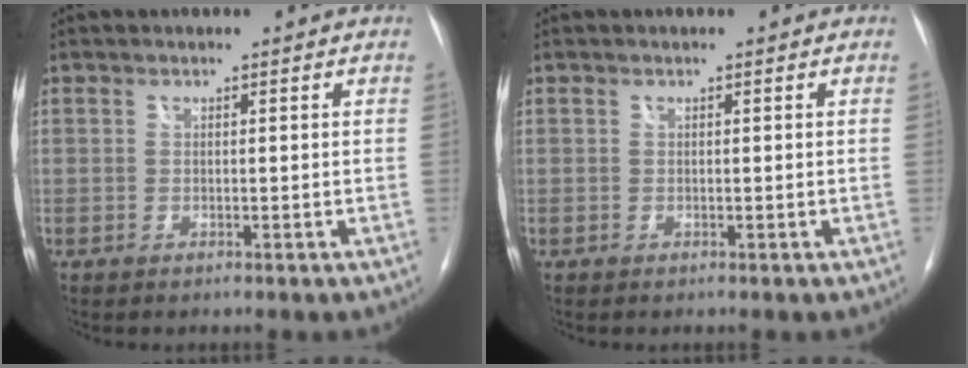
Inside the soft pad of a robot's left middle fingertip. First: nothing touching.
{"total": 0.0}